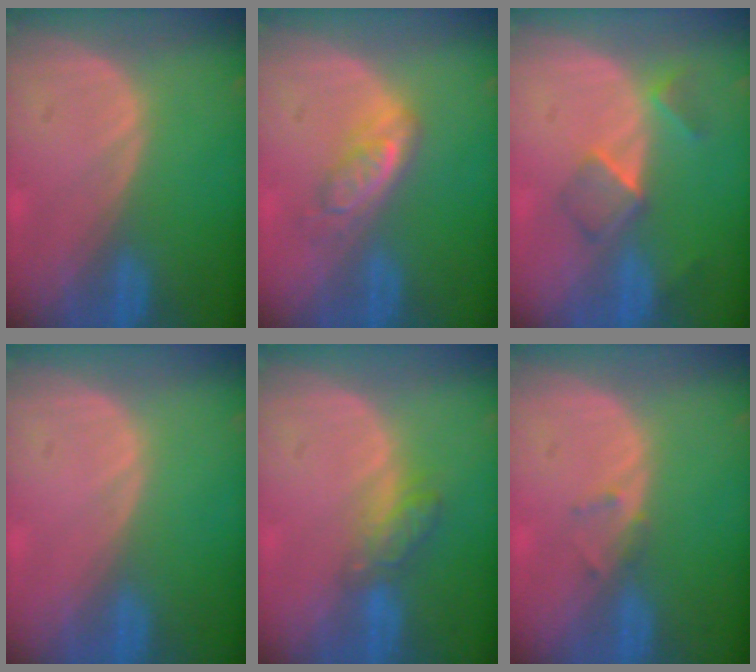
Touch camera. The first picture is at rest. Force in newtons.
{"total": 4.9, "press": 4.6, "slide": 1.7}
{"total": 5.3, "press": 4.5, "slide": 2.8}
{"total": 0.0}
{"total": 4.5, "press": 4.1, "slide": 1.9}
{"total": 1.3, "press": 1.1, "slide": 0.8}